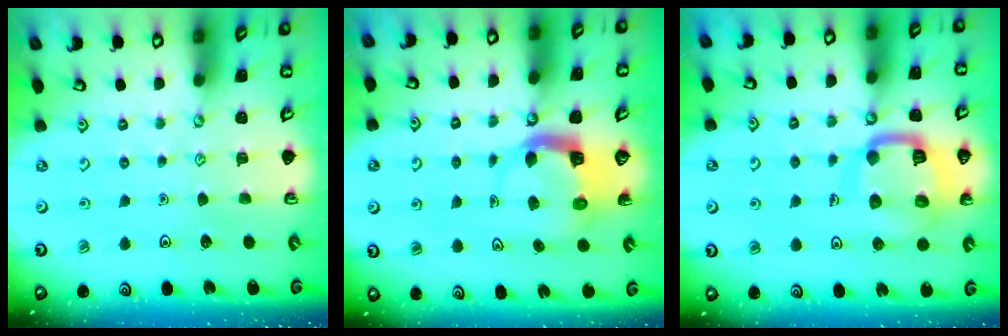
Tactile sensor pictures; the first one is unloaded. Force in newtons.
{"total": 4.8, "press": 4.8, "slide": 0.5}
{"total": 15.4, "press": 15.3, "slide": 1.6}